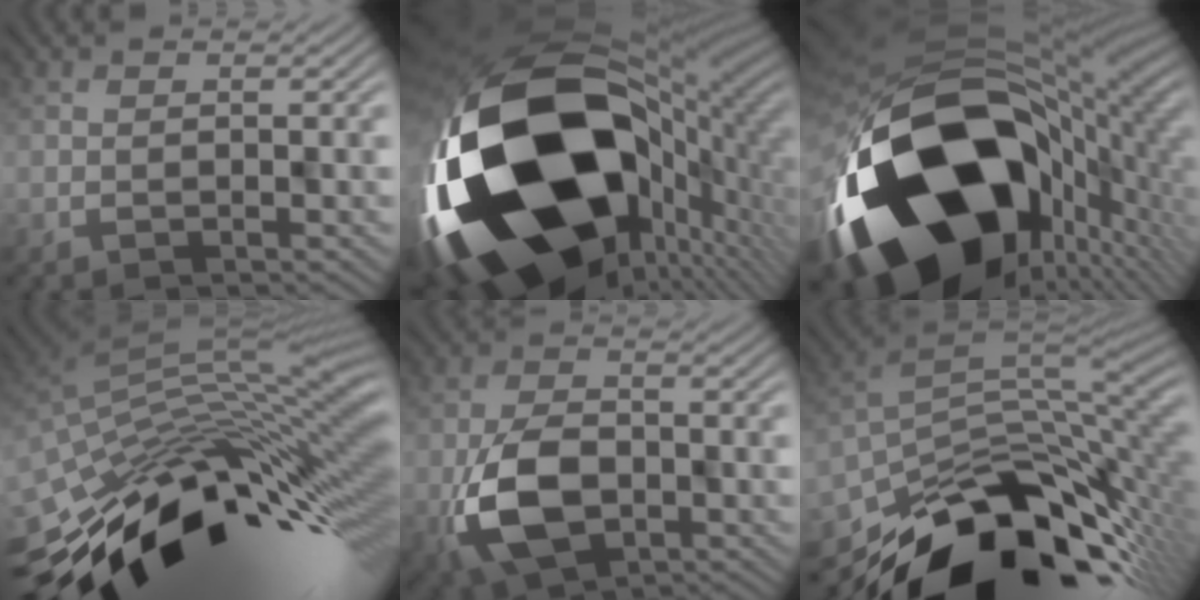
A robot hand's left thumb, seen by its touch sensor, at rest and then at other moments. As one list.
[{"total": 23.0, "force": [-4.3, 13.9, 17.8], "torque": [-0.372, -0.079, -0.045]}, {"total": 21.9, "force": [-5.7, 13.8, 16.0], "torque": [-0.335, -0.082, -0.058]}, {"total": 14.6, "force": [-5.6, 6.2, 11.9], "torque": [-0.208, -0.008, -0.100]}, {"total": 9.6, "force": [-3.0, 5.8, 7.0], "torque": [-0.164, -0.015, -0.061]}, {"total": 16.5, "force": [-8.4, 8.8, 11.1], "torque": [-0.186, -0.038, -0.131]}]